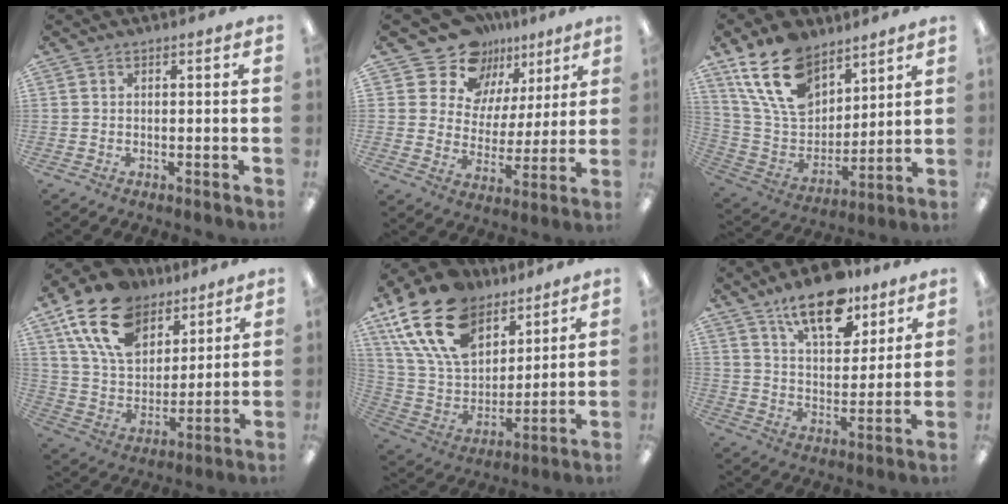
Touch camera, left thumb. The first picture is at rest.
{"total": 14.9, "force": [10.8, 9.9, 3.0], "torque": [-0.062, -0.081, 0.202]}
{"total": 18.9, "force": [12.1, 11.1, 9.4], "torque": [-0.199, -0.049, 0.228]}
{"total": 18.8, "force": [11.4, 11.6, 9.3], "torque": [-0.179, -0.043, 0.214]}
{"total": 21.6, "force": [12.6, 13.2, 11.4], "torque": [-0.241, -0.053, 0.236]}
{"total": 16.1, "force": [11.4, 7.2, 8.7], "torque": [-0.128, -0.060, 0.195]}